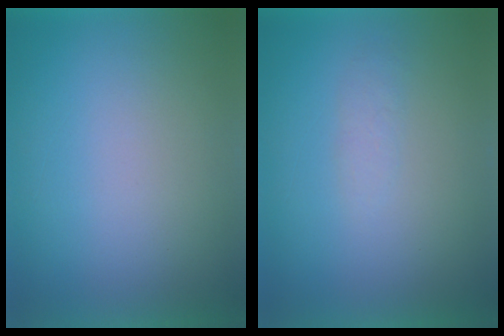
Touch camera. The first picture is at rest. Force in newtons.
{"total": 1.4}